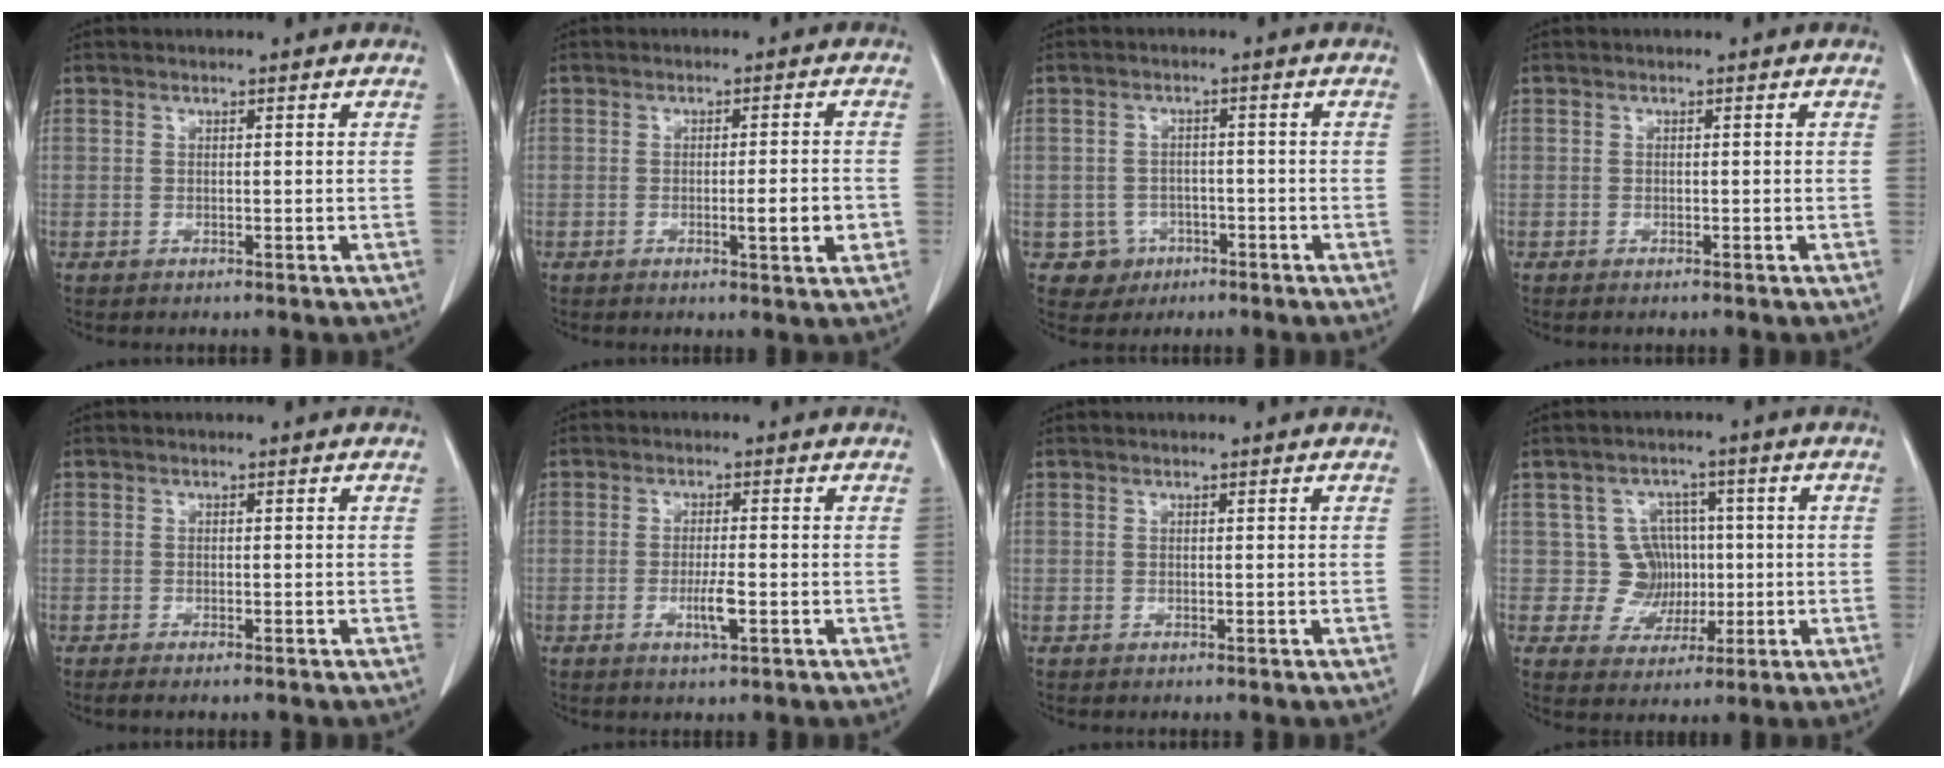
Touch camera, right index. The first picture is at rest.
{"total": 4.5, "force": [-1.2, 0.4, 4.3], "torque": [-0.060, -0.004, -0.015]}
{"total": 4.1, "force": [-1.7, 3.7, 0.0], "torque": [0.008, 0.015, -0.022]}
{"total": 0.7, "force": [-0.5, 0.1, 0.4], "torque": [-0.011, -0.002, -0.007]}
{"total": 1.6, "force": [-1.3, 0.2, 1.0], "torque": [-0.013, -0.003, -0.017]}
{"total": 3.4, "force": [-1.1, 0.3, 3.2], "torque": [-0.060, -0.004, -0.019]}
{"total": 0.0}
{"total": 5.9, "force": [0.2, 5.9, 0.8], "torque": [0.001, 0.020, 0.009]}